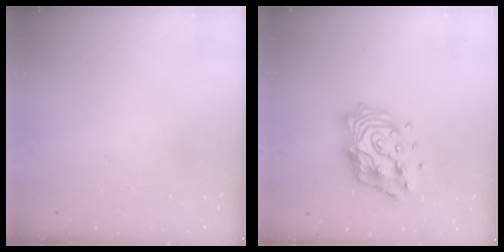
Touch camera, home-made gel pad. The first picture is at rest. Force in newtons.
{"total": 16.3, "press": 16.3, "slide": 1.3}